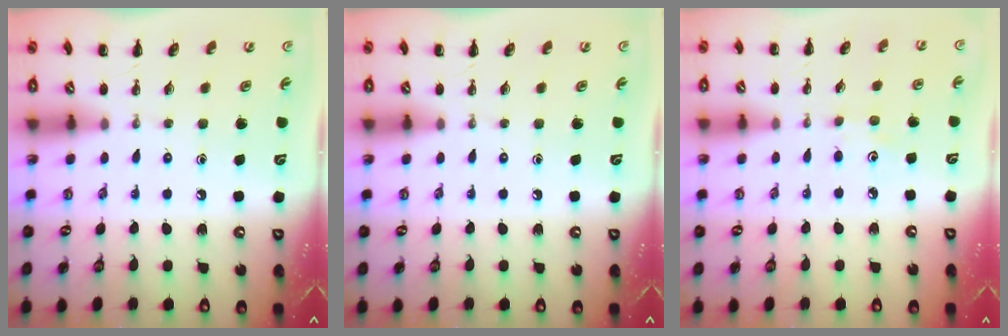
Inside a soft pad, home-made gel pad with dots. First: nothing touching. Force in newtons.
{"total": 0.0}
{"total": 3.4, "press": 3.3, "slide": 0.8}